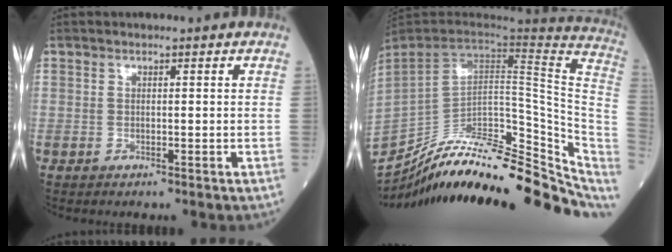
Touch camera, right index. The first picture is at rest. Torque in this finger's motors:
{"motor_torque": [0.02, -2.12, 0.00, -0.08]}